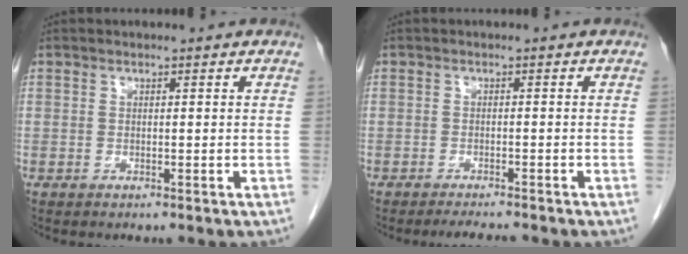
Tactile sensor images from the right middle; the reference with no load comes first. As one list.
[{"total": 2.9, "force": [-2.7, -0.1, 1.1], "torque": [-0.021, -0.011, -0.040]}]